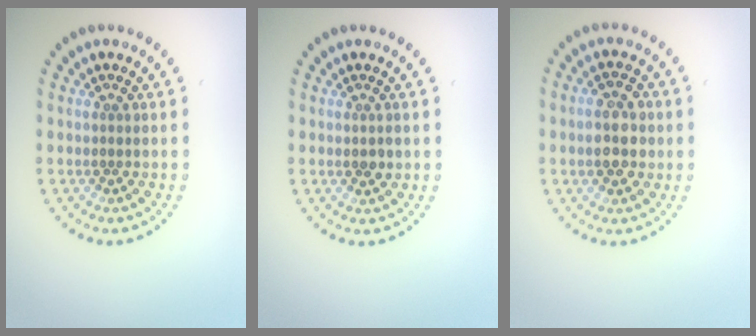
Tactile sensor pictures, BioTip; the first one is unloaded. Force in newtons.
{"total": 1.2, "press": 1.2, "slide": 0.3}
{"total": 3.9, "press": 3.9, "slide": 0.3}